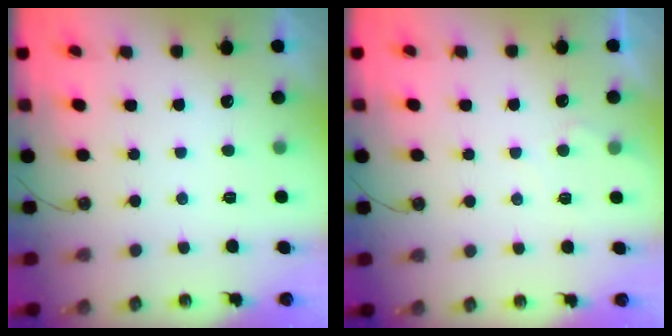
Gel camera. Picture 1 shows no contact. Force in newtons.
{"total": 3.6, "press": 3.6, "slide": 0.5}